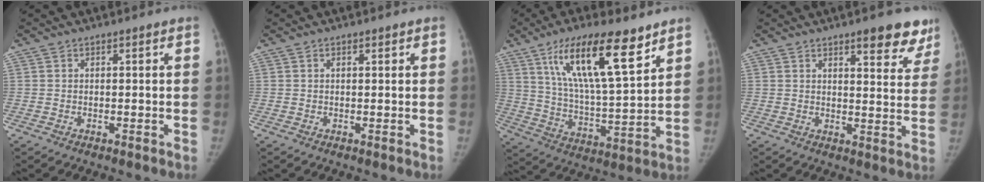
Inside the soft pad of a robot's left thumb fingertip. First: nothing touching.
{"total": 0.7, "force": [0.4, 0.3, 0.5], "torque": [-0.007, 0.000, 0.005]}
{"total": 18.8, "force": [10.6, 4.9, 14.8], "torque": [-0.233, -0.046, 0.194]}
{"total": 6.1, "force": [4.3, 2.3, 3.7], "torque": [-0.012, -0.022, 0.048]}